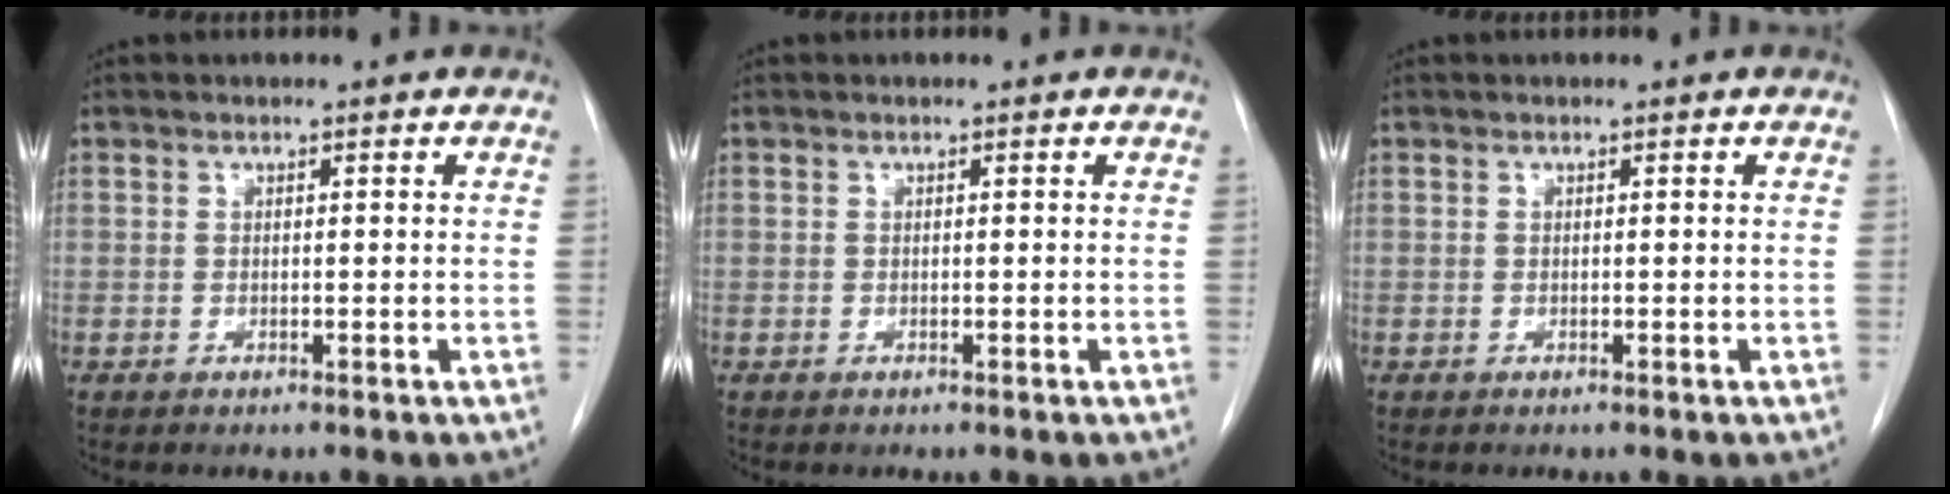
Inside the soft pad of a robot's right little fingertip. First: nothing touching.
{"total": 0.0}
{"total": 0.0}